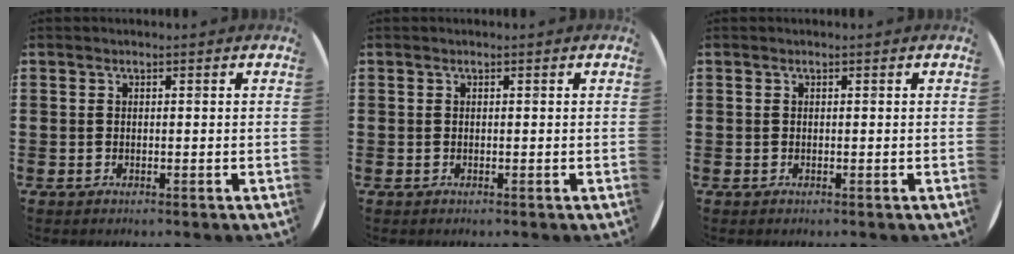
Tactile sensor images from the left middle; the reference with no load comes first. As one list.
[{"total": 0.0}, {"total": 0.0}]